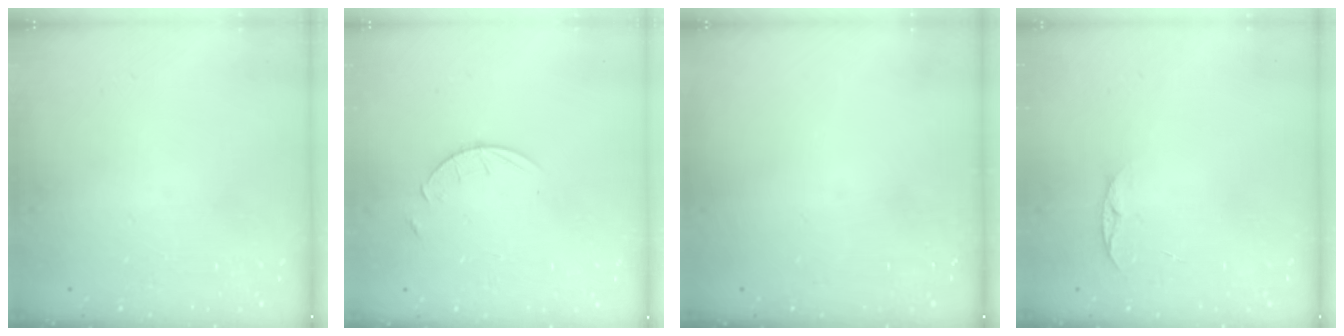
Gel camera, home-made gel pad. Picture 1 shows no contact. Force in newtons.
{"total": 5.6, "press": 5.5, "slide": 0.7}
{"total": 0.0}
{"total": 4.5, "press": 4.5, "slide": 0.6}